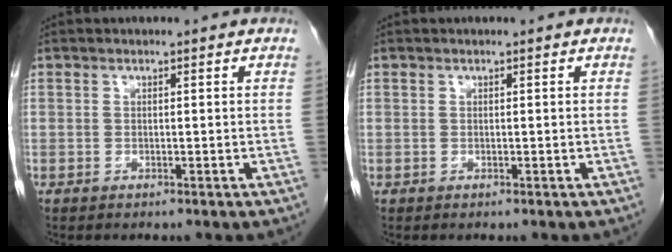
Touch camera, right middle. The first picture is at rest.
{"total": 0.0}